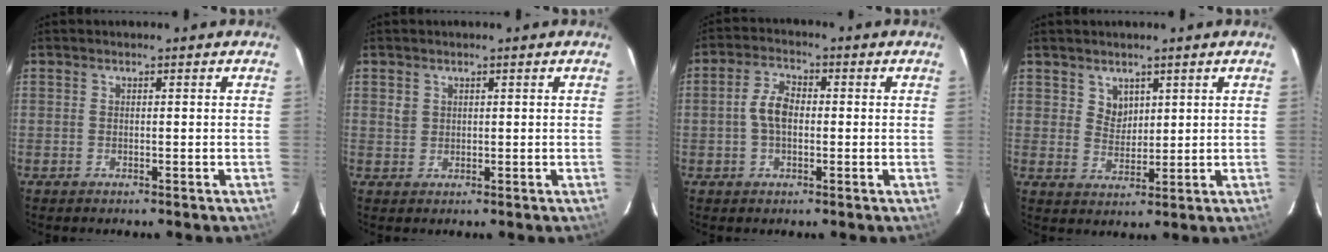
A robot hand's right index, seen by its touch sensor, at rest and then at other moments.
{"total": 1.9, "force": [0.7, 1.6, 0.5], "torque": [-0.007, 0.006, 0.014]}
{"total": 5.1, "force": [-0.3, 3.0, 4.2], "torque": [-0.087, 0.014, -0.005]}
{"total": 3.6, "force": [2.2, 2.8, 0.7], "torque": [-0.005, 0.003, 0.044]}